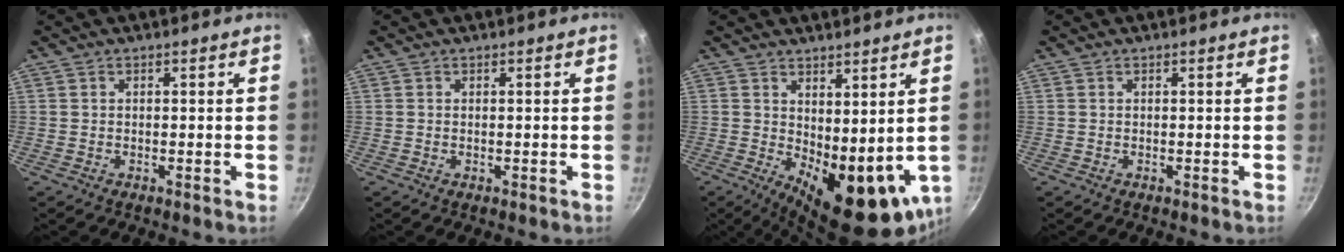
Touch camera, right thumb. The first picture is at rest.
{"total": 0.0}
{"total": 14.1, "force": [1.3, 6.5, 12.5], "torque": [-0.145, -0.033, 0.040]}
{"total": 0.0}